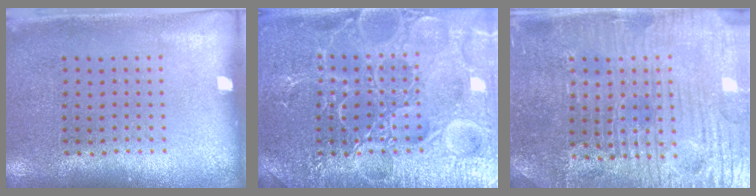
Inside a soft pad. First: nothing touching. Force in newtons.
{"total": 7.3, "press": 7.2, "slide": 0.9}
{"total": 5.2, "press": 5.0, "slide": 1.4}